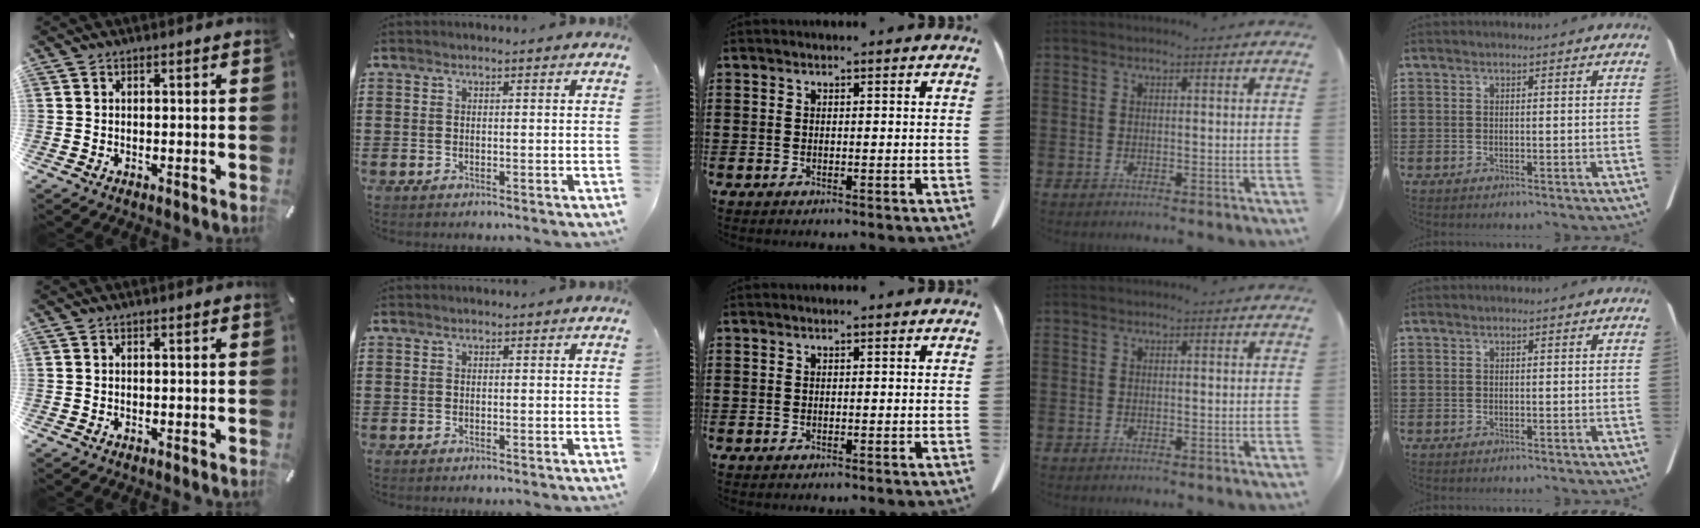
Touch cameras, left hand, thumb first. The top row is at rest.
{}